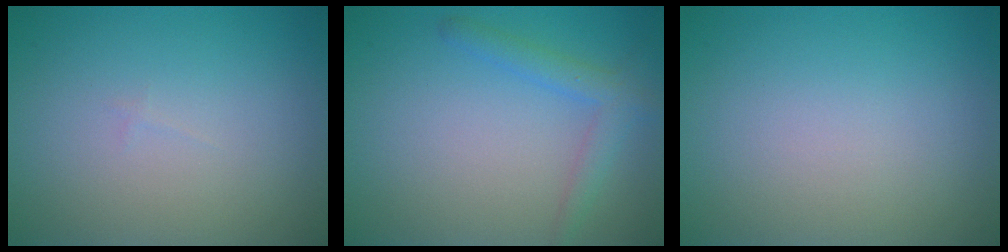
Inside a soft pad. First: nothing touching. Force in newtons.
{"total": 2.4, "press": 2.4, "slide": 0.1}
{"total": 0.0}